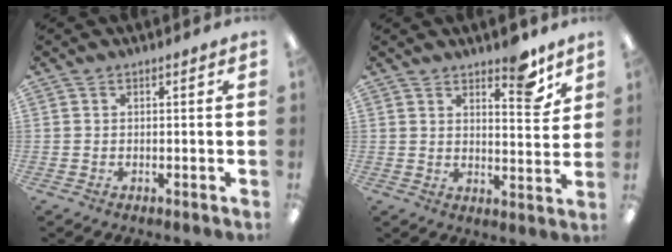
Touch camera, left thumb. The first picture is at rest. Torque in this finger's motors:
{"motor_torque": [0.71, 0.37, 0.66, -0.44, 0.06]}